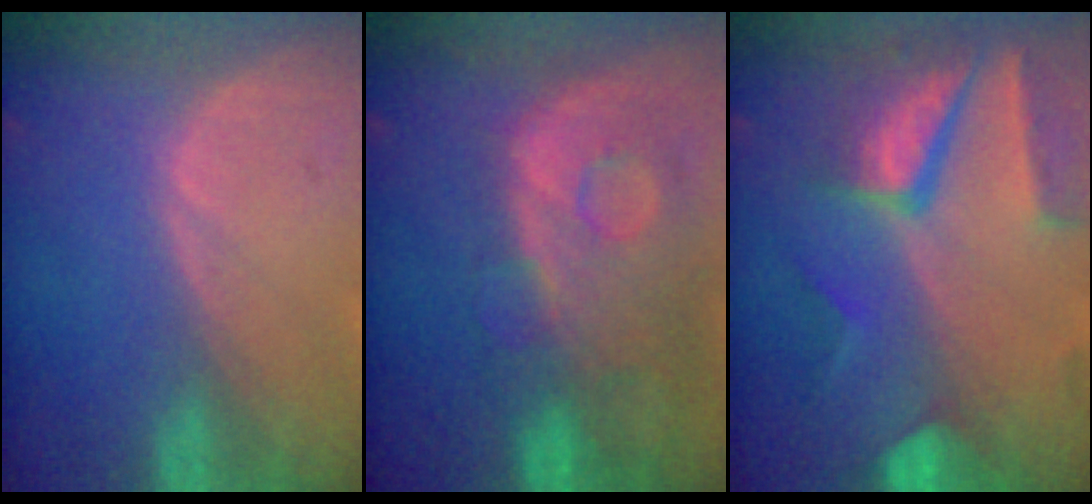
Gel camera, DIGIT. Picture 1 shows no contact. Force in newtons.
{"total": 11.6, "press": 9.8, "slide": 6.1}
{"total": 9.9, "press": 8.5, "slide": 5.1}